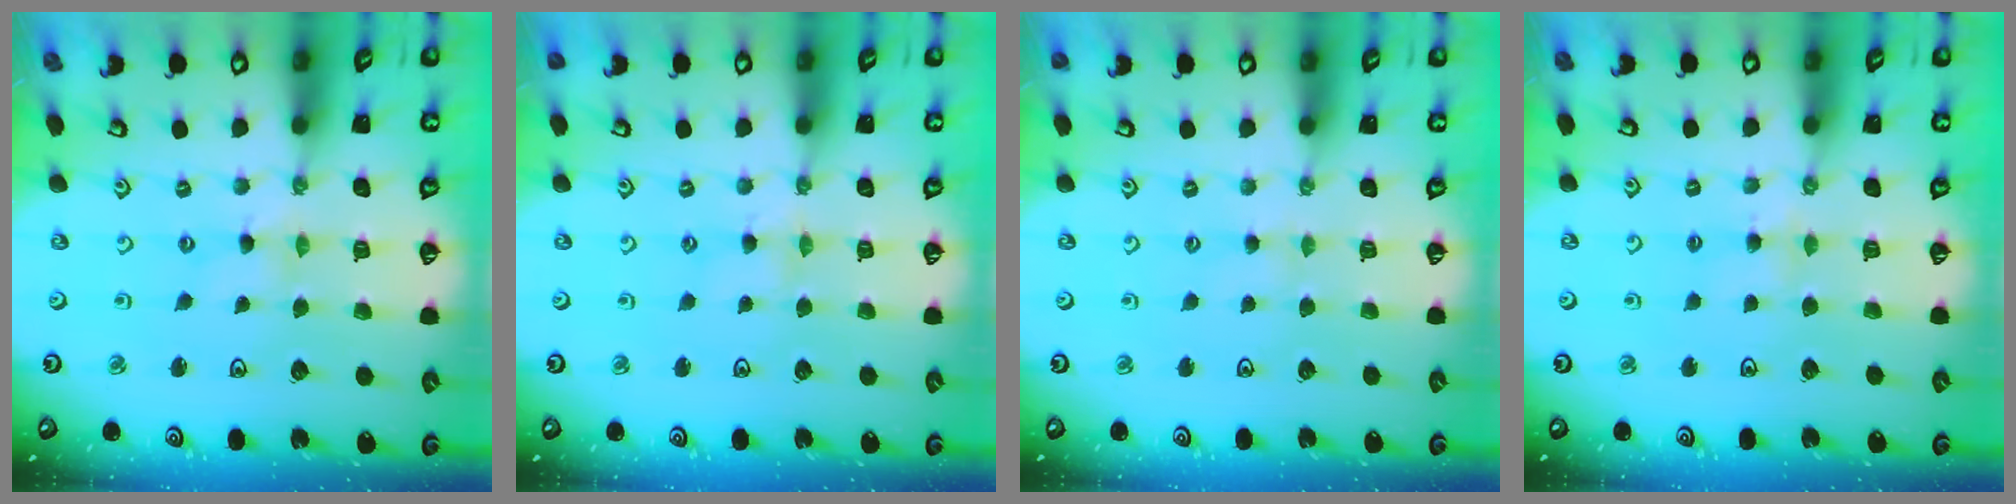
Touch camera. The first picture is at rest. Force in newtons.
{"total": 2.8, "press": 2.8, "slide": 0.4}
{"total": 1.9, "press": 1.9, "slide": 0.3}
{"total": 3.6, "press": 3.6, "slide": 0.5}